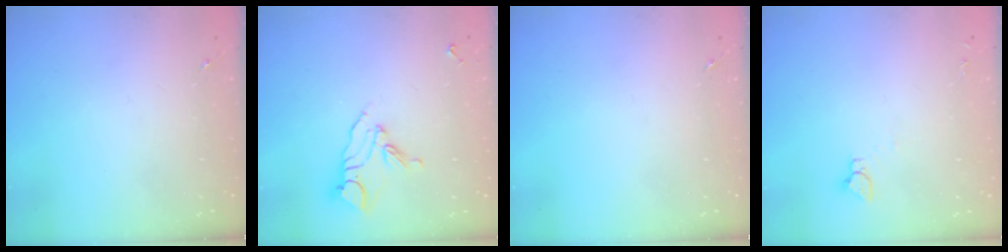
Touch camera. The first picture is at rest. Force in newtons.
{"total": 9.9, "press": 9.8, "slide": 0.8}
{"total": 0.0}
{"total": 3.3, "press": 3.3, "slide": 0.2}